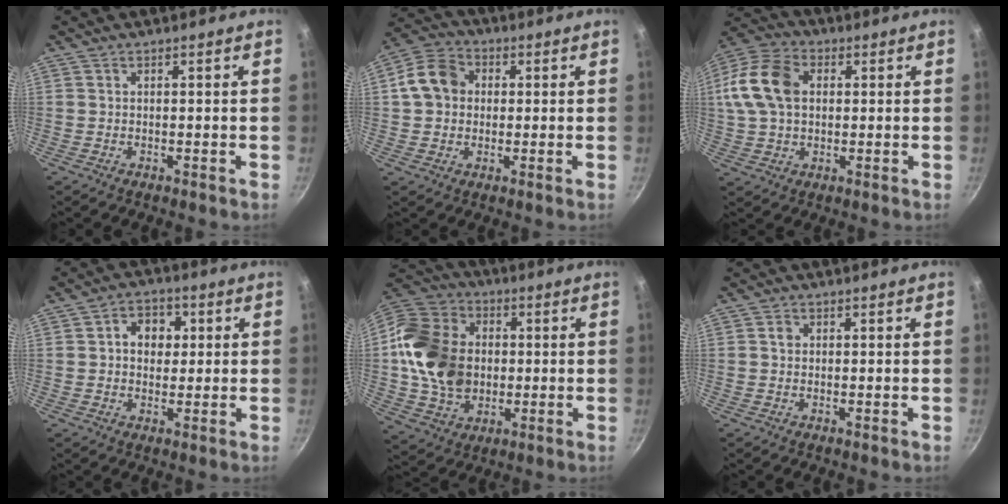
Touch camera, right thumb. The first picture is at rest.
{"total": 9.2, "force": [1.0, 7.7, 4.9], "torque": [-0.065, 0.018, 0.000]}
{"total": 14.3, "force": [2.3, 9.9, 10.0], "torque": [-0.184, 0.021, 0.029]}
{"total": 6.6, "force": [1.1, 5.4, 3.7], "torque": [-0.021, 0.005, 0.008]}
{"total": 20.4, "force": [0.9, 16.0, 12.6], "torque": [-0.217, 0.022, 0.018]}
{"total": 1.2, "force": [0.1, 1.0, 0.5], "torque": [-0.006, 0.005, 0.001]}